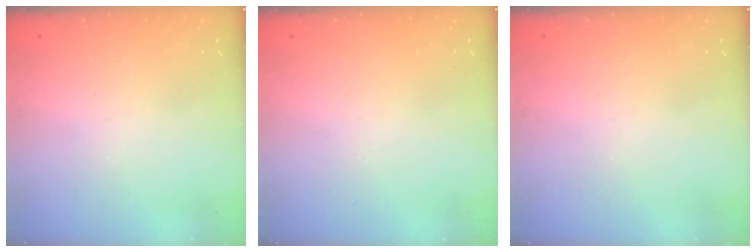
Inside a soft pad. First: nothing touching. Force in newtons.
{"total": 0.0}
{"total": 0.0}